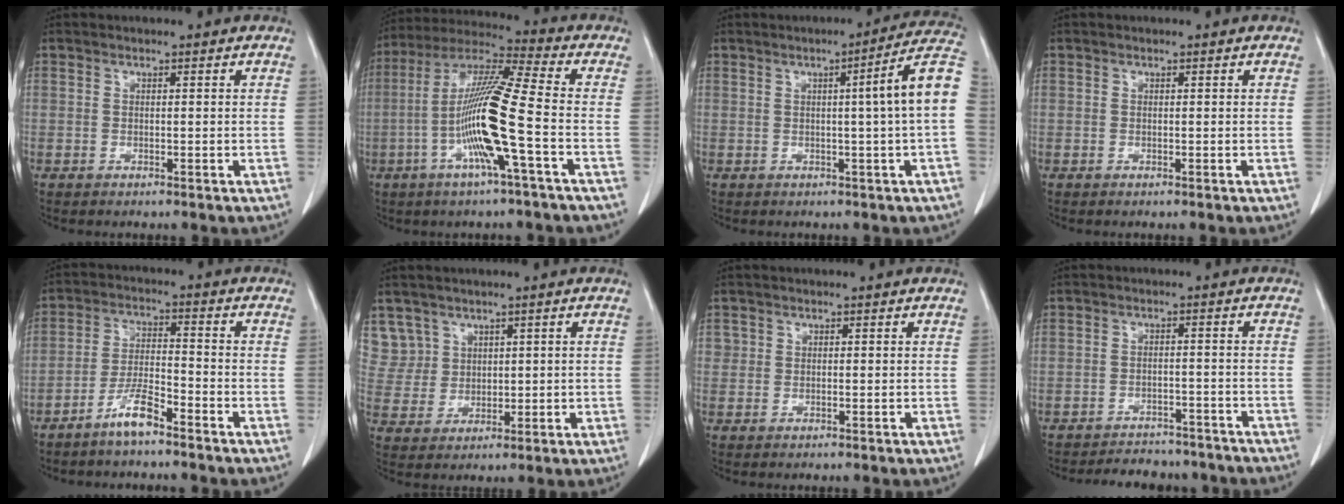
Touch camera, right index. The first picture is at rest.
{"total": 14.6, "force": [-3.7, -0.5, 14.1], "torque": [-0.280, 0.000, -0.083]}
{"total": 9.0, "force": [0.5, -1.3, 8.9], "torque": [-0.108, 0.015, 0.000]}
{"total": 0.0}
{"total": 5.7, "force": [-4.3, 0.7, 3.6], "torque": [-0.077, -0.003, -0.086]}
{"total": 6.5, "force": [3.6, 5.4, -0.3], "torque": [0.011, 0.013, 0.082]}
{"total": 1.1, "force": [0.4, 1.0, 0.2], "torque": [0.010, 0.000, 0.001]}
{"total": 10.6, "force": [-9.7, 3.8, 2.1], "torque": [-0.028, 0.008, -0.113]}